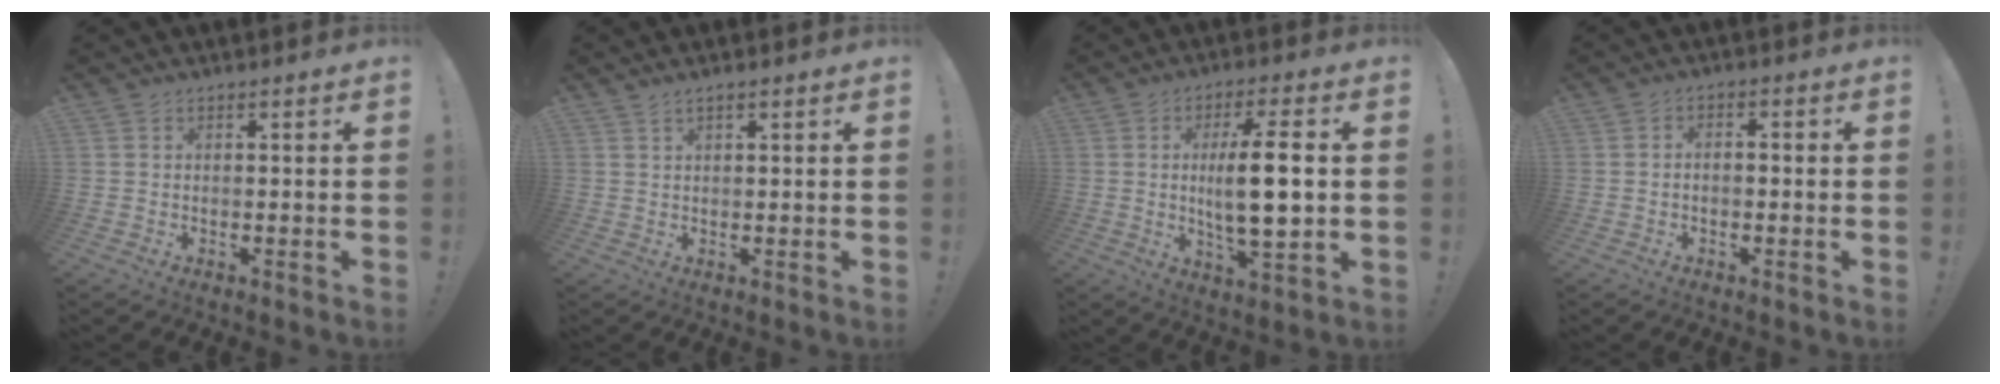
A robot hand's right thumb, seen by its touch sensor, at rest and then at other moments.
{"total": 2.0, "force": [1.3, 0.5, 1.4], "torque": [-0.035, 0.002, 0.025]}
{"total": 12.7, "force": [1.0, 2.9, 12.3], "torque": [-0.215, -0.006, 0.004]}
{"total": 2.0, "force": [-1.4, 0.9, 1.1], "torque": [-0.017, 0.007, -0.026]}